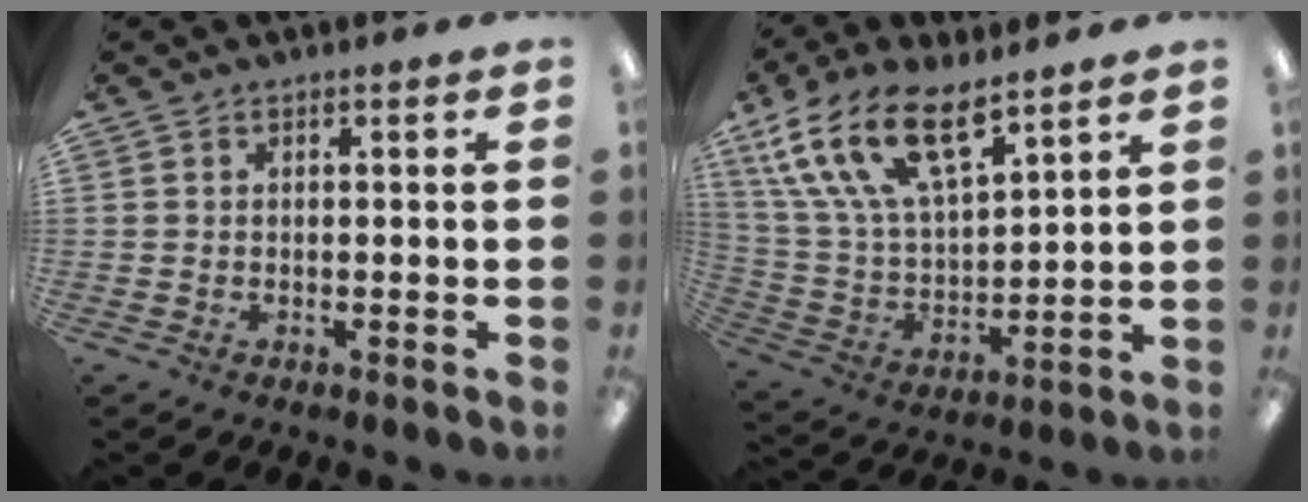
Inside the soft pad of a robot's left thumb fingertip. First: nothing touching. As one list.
[{"total": 19.0, "force": [12.1, 8.1, 12.2], "torque": [-0.265, -0.065, 0.217]}]